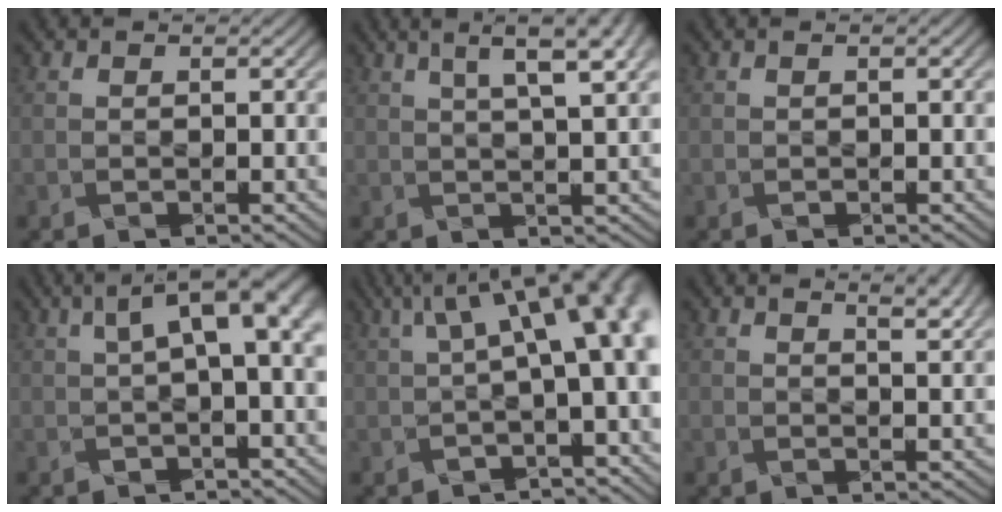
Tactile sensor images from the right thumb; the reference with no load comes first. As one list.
[{"total": 7.8, "force": [4.0, 1.9, 6.4], "torque": [-0.075, 0.031, 0.046]}, {"total": 0.5, "force": [0.1, 0.1, 0.5], "torque": [-0.009, 0.003, -0.003]}, {"total": 6.1, "force": [1.0, 1.6, 5.8], "torque": [-0.083, 0.020, 0.018]}, {"total": 10.7, "force": [2.3, 3.3, 9.9], "torque": [-0.131, 0.024, 0.044]}, {"total": 4.3, "force": [2.8, 1.2, 3.1], "torque": [-0.033, 0.016, 0.029]}]